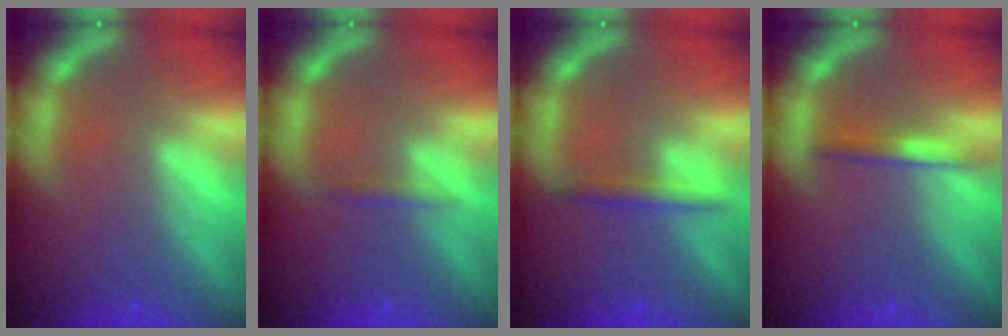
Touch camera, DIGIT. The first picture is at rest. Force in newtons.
{"total": 0.9}
{"total": 1.9}
{"total": 2.0}